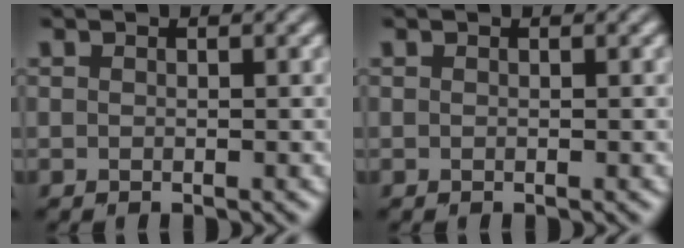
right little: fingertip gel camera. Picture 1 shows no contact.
{"total": 0.0}